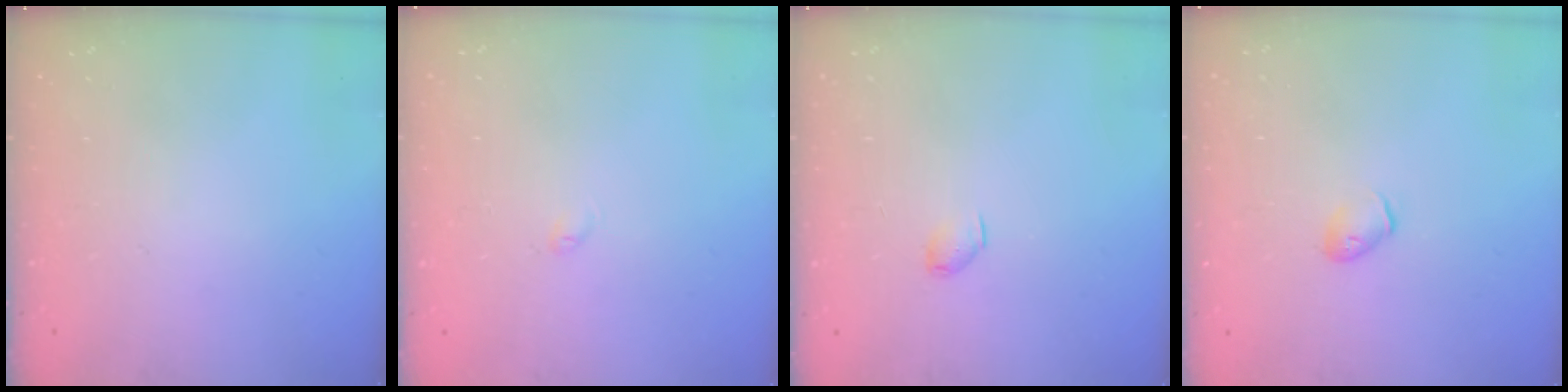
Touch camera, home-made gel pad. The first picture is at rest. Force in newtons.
{"total": 2.6, "press": 2.6, "slide": 0.4}
{"total": 2.8, "press": 2.8, "slide": 0.5}
{"total": 5.1, "press": 4.9, "slide": 1.3}